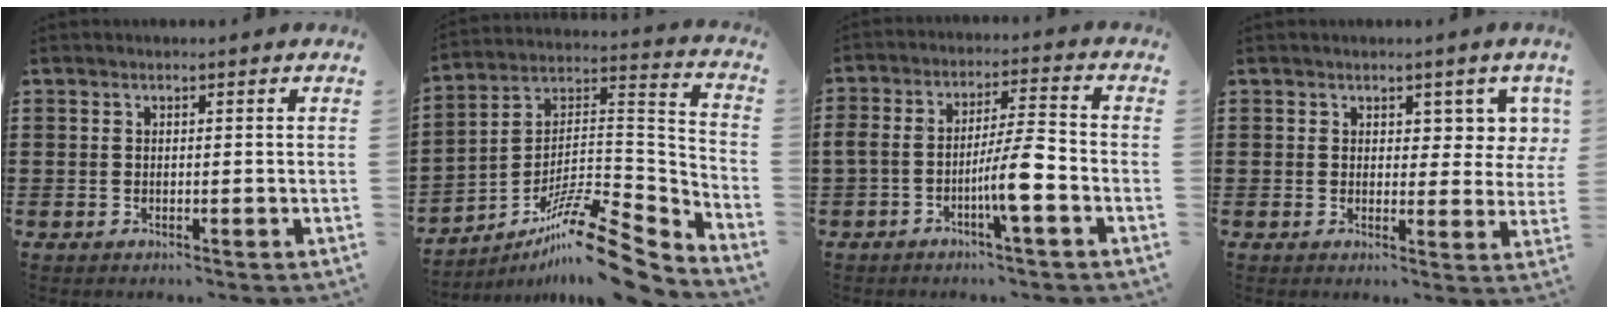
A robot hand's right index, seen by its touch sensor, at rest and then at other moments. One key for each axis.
{"total": 14.0, "fx": -10.7, "fy": 2.3, "fz": 8.8, "tx": -0.139, "ty": 0.031, "tz": -0.198}
{"total": 7.7, "fx": -3.1, "fy": 1.2, "fz": 7.0, "tx": -0.130, "ty": 0.002, "tz": -0.060}
{"total": 3.7, "fx": 2.0, "fy": 2.5, "fz": 1.7, "tx": -0.023, "ty": -0.001, "tz": 0.030}